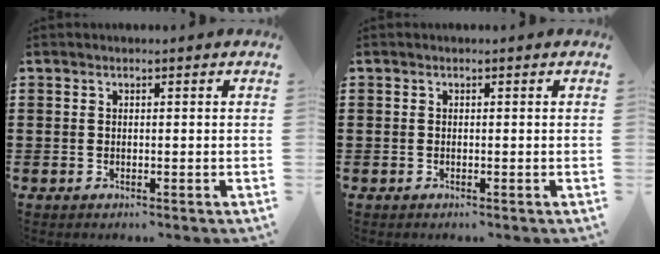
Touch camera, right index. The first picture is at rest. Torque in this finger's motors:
{"motor_torque": [0.48, 0.90, 0.03, 0.00]}